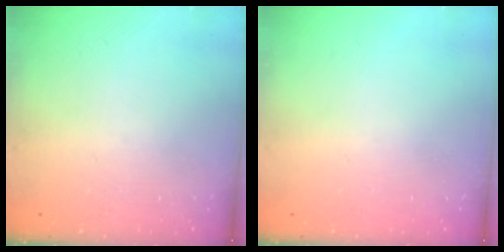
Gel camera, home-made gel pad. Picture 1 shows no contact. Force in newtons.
{"total": 0.0}